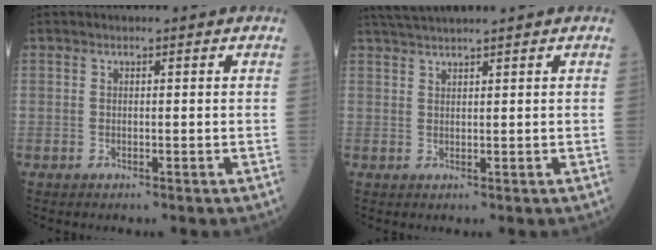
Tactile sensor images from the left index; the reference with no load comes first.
{"total": 5.2, "force": [4.7, -0.8, 2.1], "torque": [-0.037, 0.028, 0.088]}